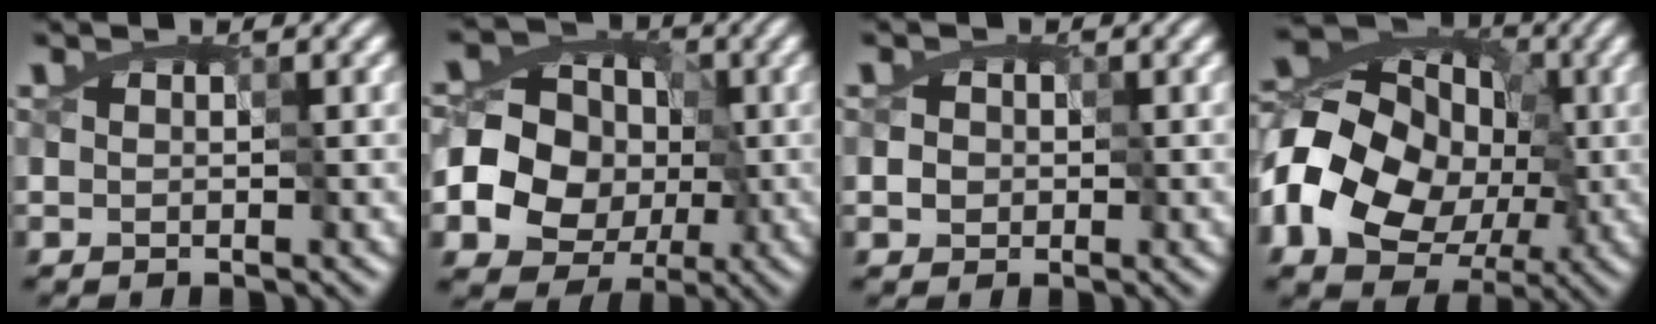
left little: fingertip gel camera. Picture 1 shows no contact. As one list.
[{"total": 11.6, "force": [-3.1, 10.6, 3.8], "torque": [-0.081, 0.007, -0.067]}, {"total": 2.3, "force": [-0.1, 2.1, 0.8], "torque": [-0.018, 0.011, -0.004]}, {"total": 15.3, "force": [-4.4, 11.7, 8.9], "torque": [-0.150, 0.005, -0.097]}]